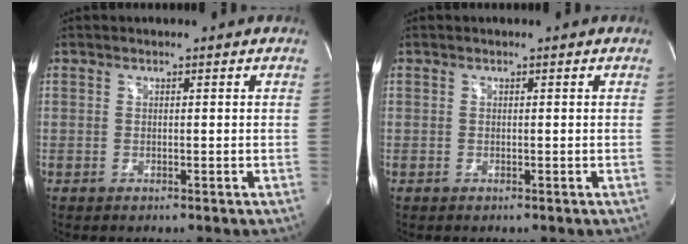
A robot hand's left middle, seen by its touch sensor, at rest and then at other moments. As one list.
[{"total": 0.0}]